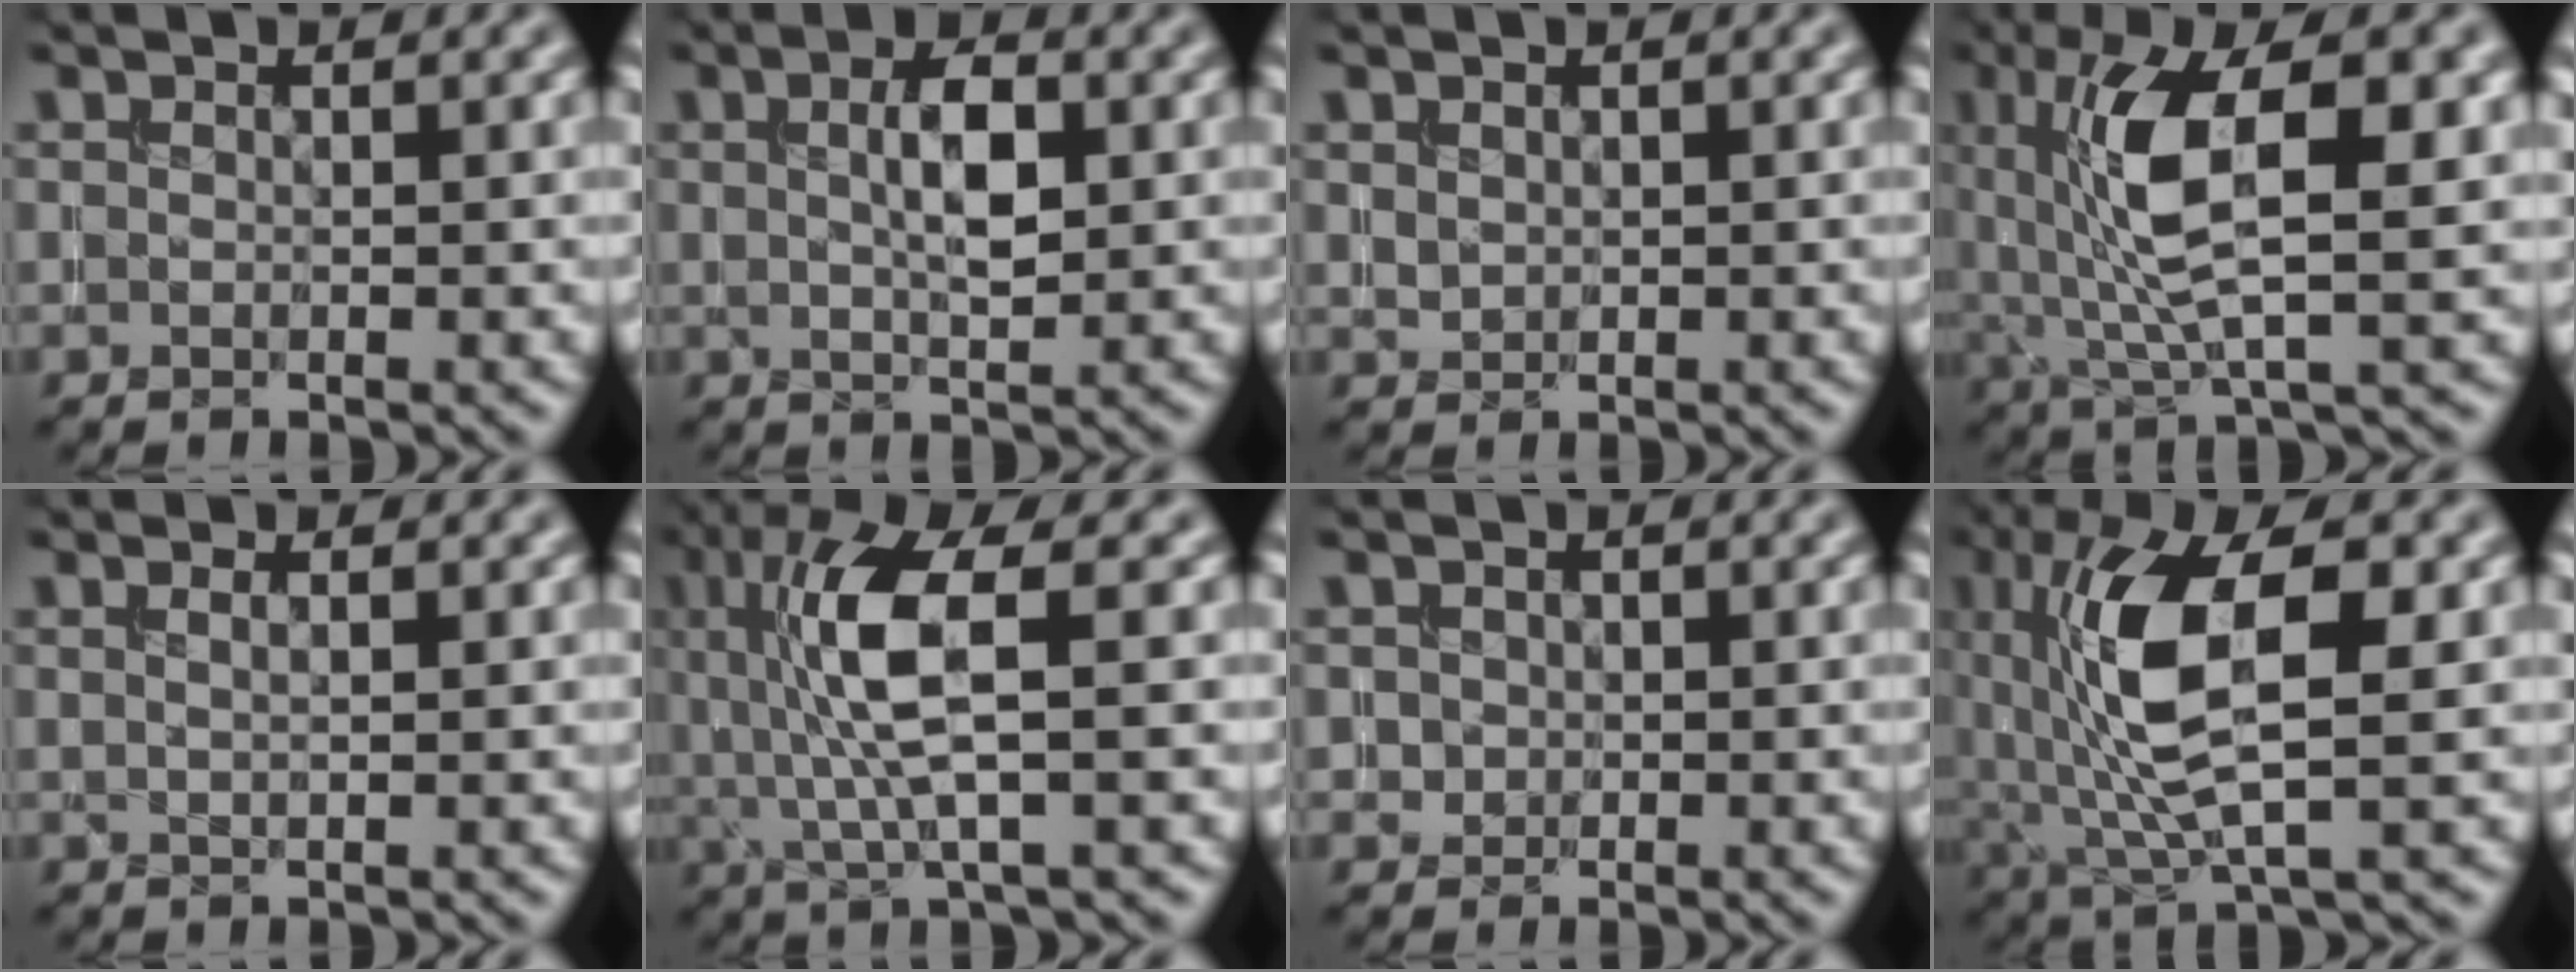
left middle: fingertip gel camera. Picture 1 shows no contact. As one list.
[{"total": 3.7, "force": [0.7, 1.3, 3.3], "torque": [-0.065, 0.006, 0.013]}, {"total": 0.7, "force": [0.4, 0.5, 0.1], "torque": [-0.004, -0.001, 0.015]}, {"total": 9.8, "force": [2.0, 3.3, 9.0], "torque": [-0.163, 0.003, 0.037]}, {"total": 1.1, "force": [0.5, 0.5, 0.8], "torque": [-0.005, 0.002, 0.004]}, {"total": 7.3, "force": [1.0, 1.8, 7.1], "torque": [-0.150, 0.001, 0.025]}, {"total": 0.9, "force": [0.1, 0.9, 0.0], "torque": [0.006, -0.002, 0.002]}, {"total": 10.1, "force": [1.4, 3.6, 9.3], "torque": [-0.179, 0.007, 0.026]}]